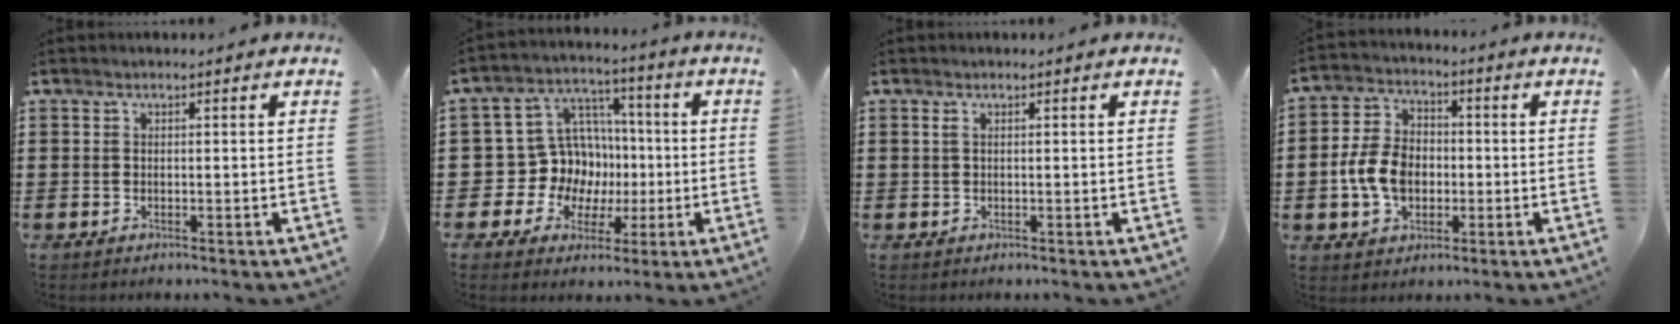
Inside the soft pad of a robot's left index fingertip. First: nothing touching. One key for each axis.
{"total": 10.8, "fx": -0.1, "fy": 10.4, "fz": 2.8, "tx": -0.105, "ty": -0.008, "tz": 0.008}
{"total": 0.7, "fx": 0.2, "fy": 0.0, "fz": 0.7, "tx": -0.014, "ty": -0.001, "tz": 0.003}
{"total": 8.1, "fx": -1.5, "fy": 6.0, "fz": 5.1, "tx": -0.133, "ty": 0.008, "tz": -0.033}